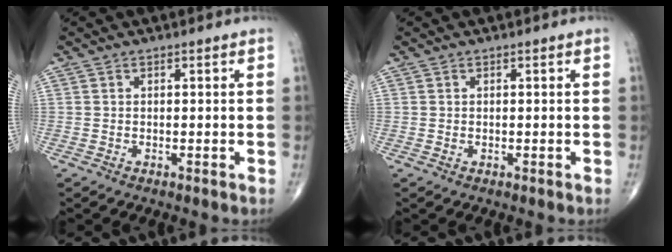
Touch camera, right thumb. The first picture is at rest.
{"total": 0.0}